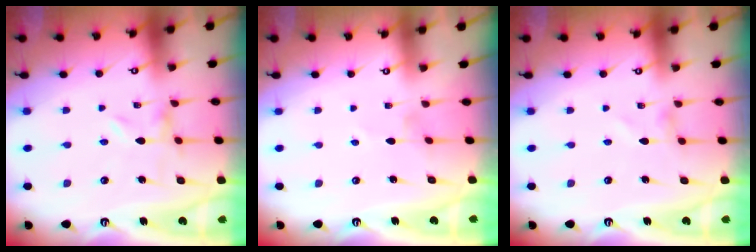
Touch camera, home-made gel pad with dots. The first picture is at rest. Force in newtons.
{"total": 0.5, "press": 0.5, "slide": 0.1}
{"total": 1.2, "press": 1.1, "slide": 0.1}